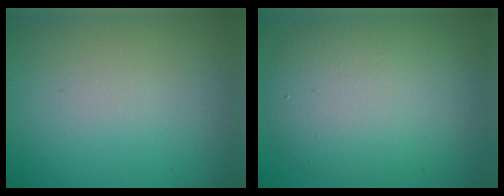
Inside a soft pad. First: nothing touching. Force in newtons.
{"total": 7.3, "press": 7.3, "slide": 0.4}